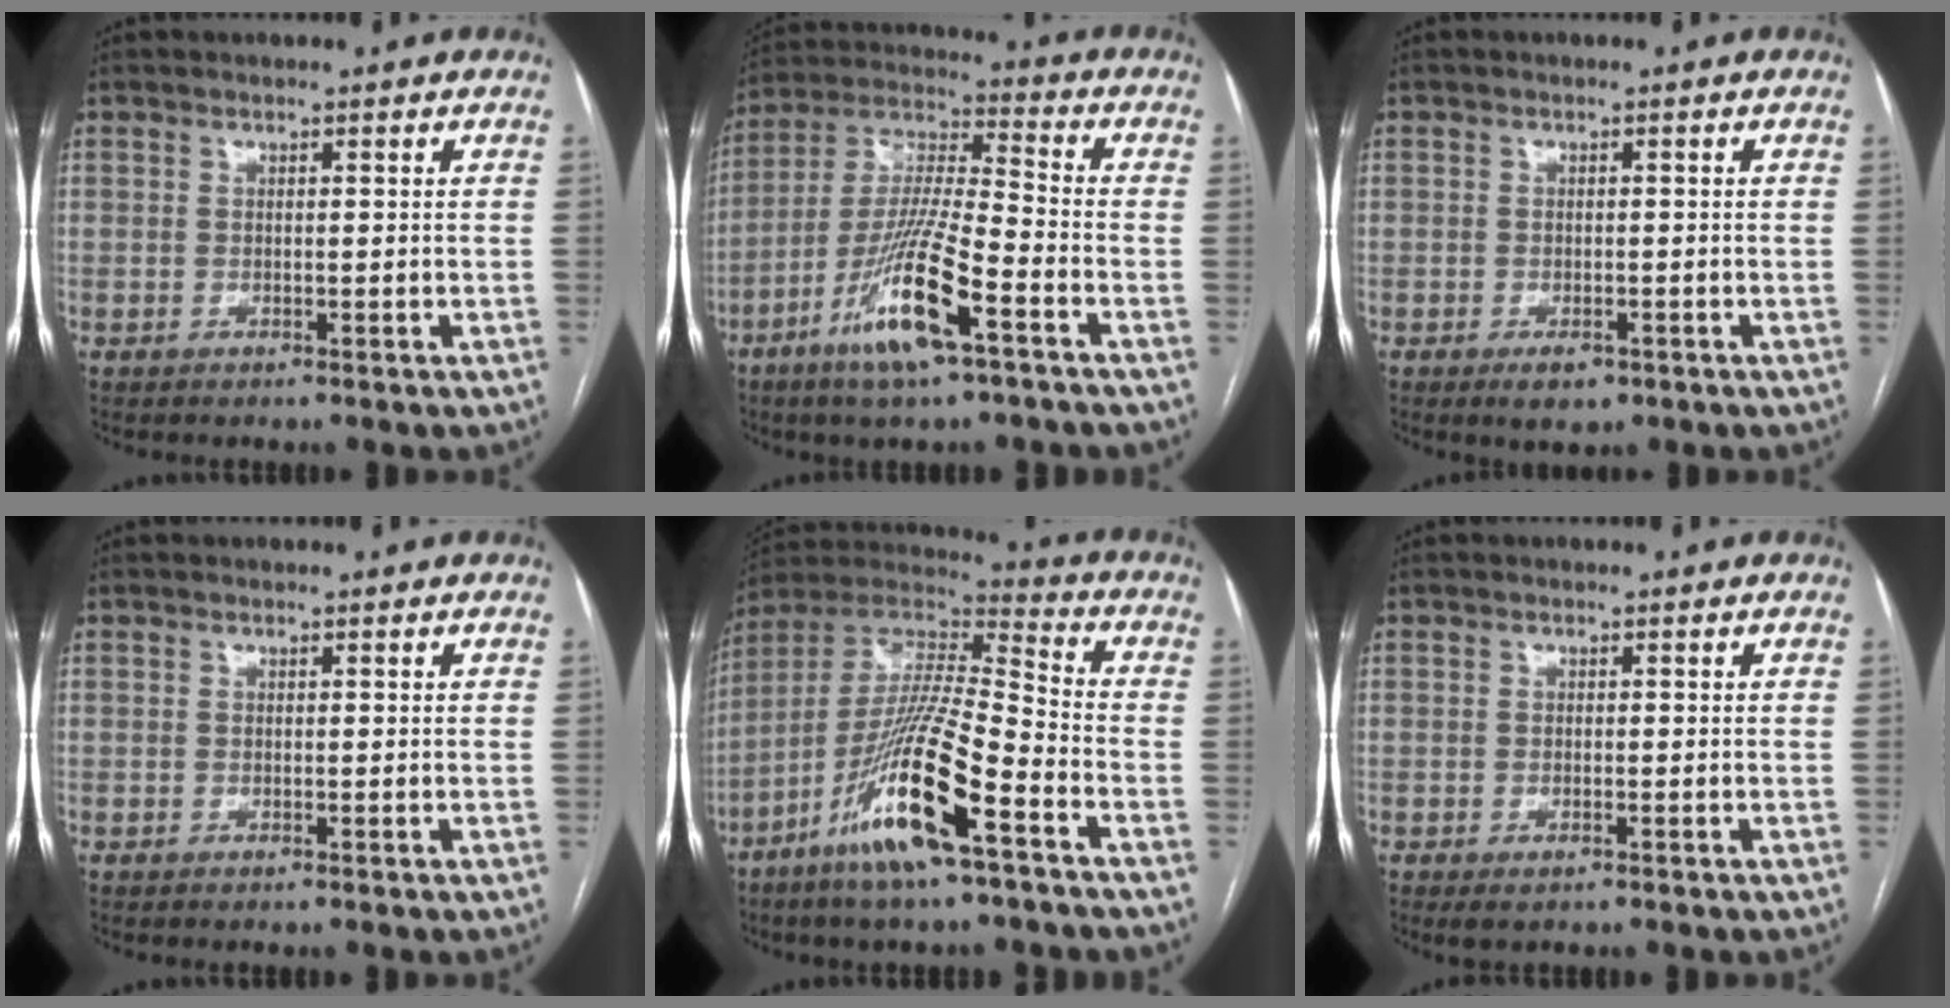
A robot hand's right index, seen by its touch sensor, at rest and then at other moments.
{"total": 13.9, "force": [-6.8, 1.3, 12.0], "torque": [-0.246, -0.015, -0.126]}
{"total": 3.1, "force": [-1.8, 1.6, 2.0], "torque": [-0.032, -0.002, -0.019]}
{"total": 0.0}
{"total": 17.7, "force": [-8.6, 1.2, 15.4], "torque": [-0.319, -0.025, -0.163]}
{"total": 1.8, "force": [-0.9, 0.7, 1.3], "torque": [-0.025, -0.003, -0.006]}